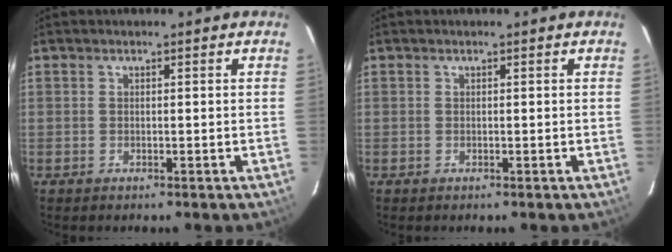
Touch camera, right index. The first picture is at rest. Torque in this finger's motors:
{"motor_torque": [0.03, 0.04, -0.03, 0.00]}